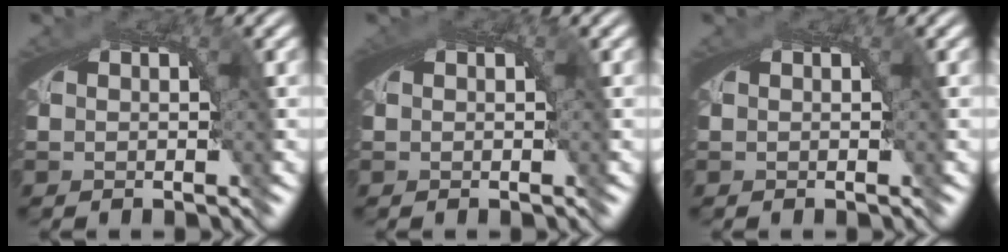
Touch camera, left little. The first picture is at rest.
{"total": 0.6, "force": [0.2, 0.1, 0.6], "torque": [-0.010, 0.000, 0.004]}
{"total": 0.0}